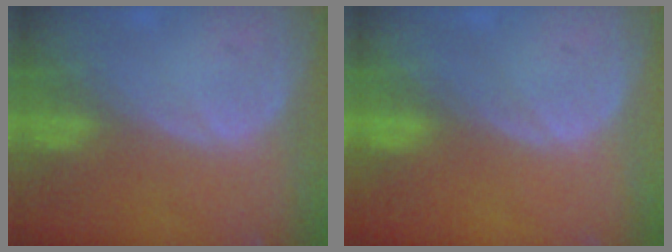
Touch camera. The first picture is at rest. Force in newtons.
{"total": 0.0}